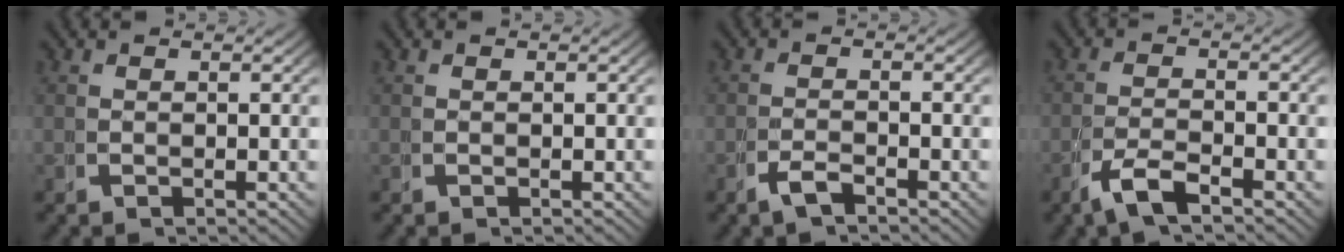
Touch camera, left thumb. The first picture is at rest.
{"total": 0.0}
{"total": 1.7, "force": [-1.4, 0.5, 0.8], "torque": [-0.020, -0.001, -0.029]}
{"total": 2.9, "force": [-1.8, 1.0, 2.1], "torque": [-0.047, -0.002, -0.037]}